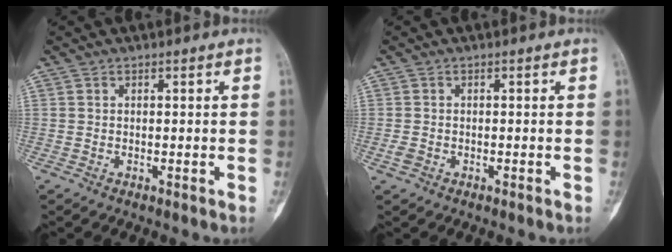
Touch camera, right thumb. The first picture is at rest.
{"total": 1.4, "force": [-0.6, 1.0, 0.7], "torque": [-0.018, 0.004, -0.012]}